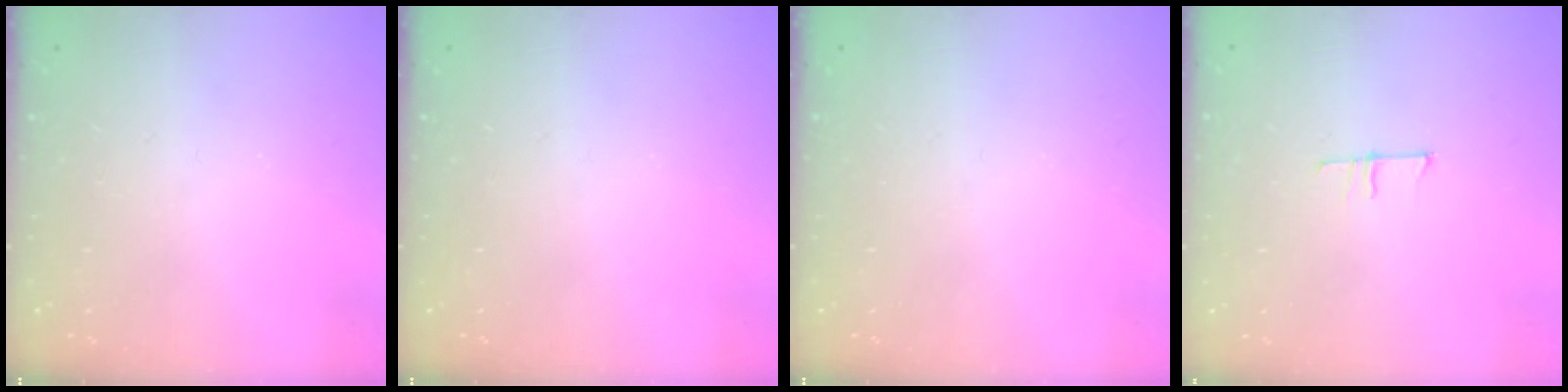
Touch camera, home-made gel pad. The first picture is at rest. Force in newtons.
{"total": 0.0}
{"total": 0.0}
{"total": 5.3, "press": 5.3, "slide": 0.4}